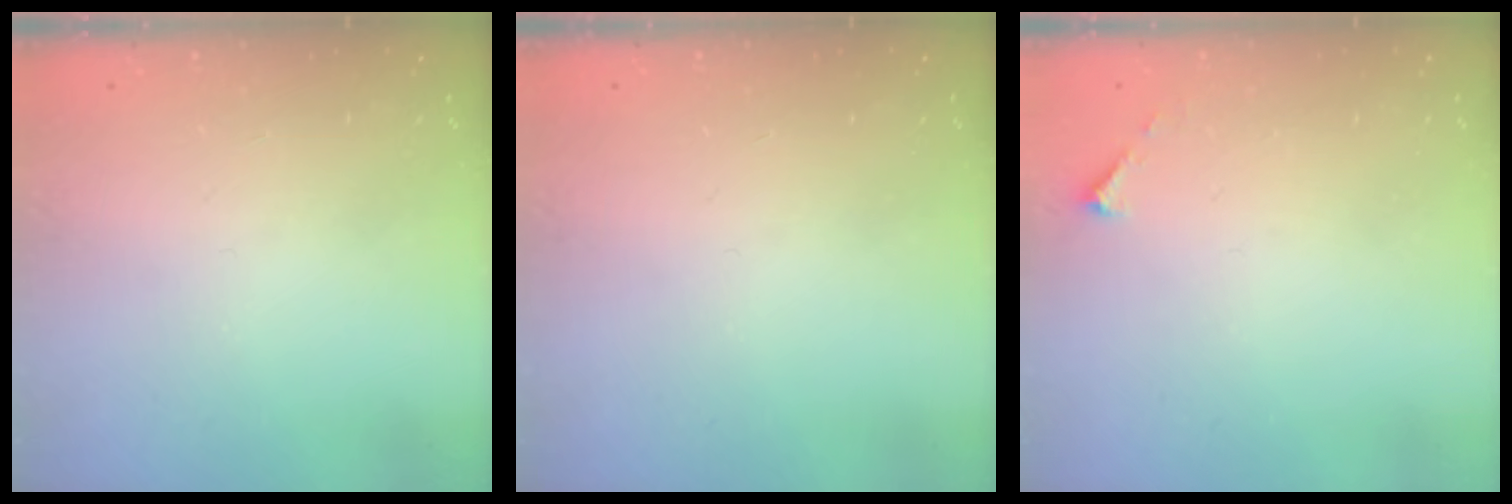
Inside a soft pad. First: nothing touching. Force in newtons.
{"total": 0.0}
{"total": 2.1, "press": 2.1, "slide": 0.2}